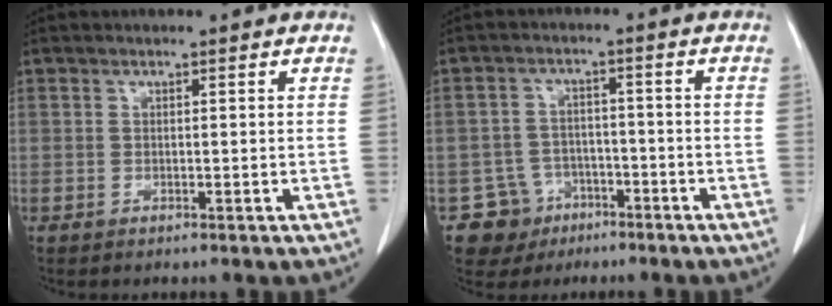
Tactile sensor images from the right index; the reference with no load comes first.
{"total": 6.4, "force": [-3.5, 5.4, 0.1], "torque": [0.002, 0.011, -0.051]}